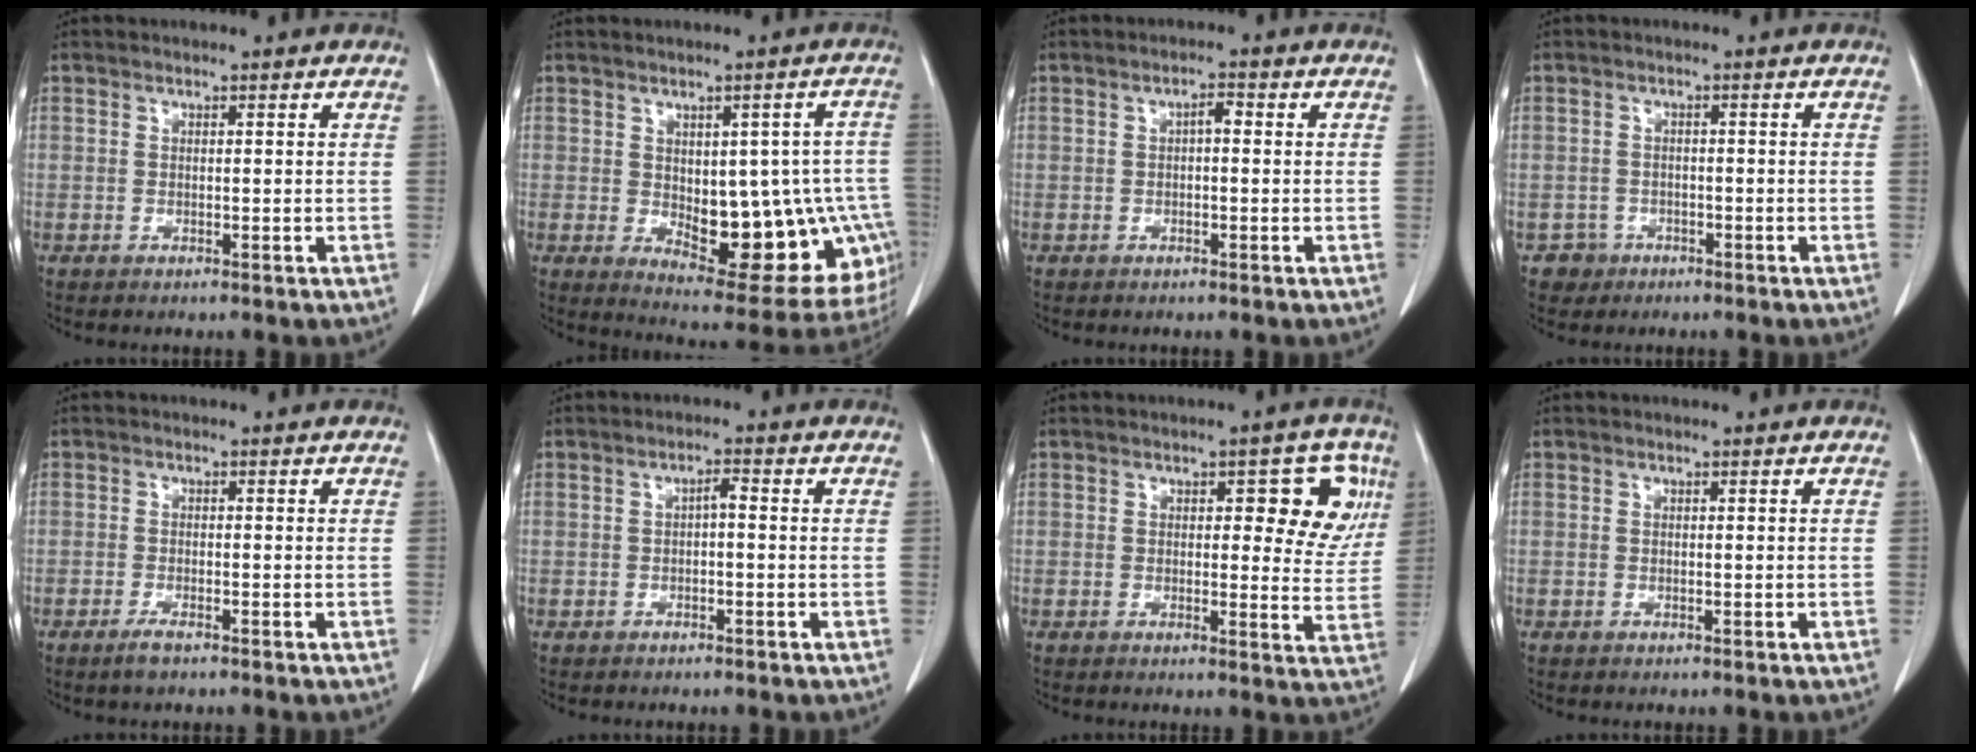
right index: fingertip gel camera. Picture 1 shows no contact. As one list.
[{"total": 18.8, "force": [-3.0, 8.7, 16.4], "torque": [-0.147, 0.018, -0.012]}, {"total": 1.7, "force": [0.1, 0.7, 1.6], "torque": [-0.027, 0.005, 0.001]}, {"total": 2.8, "force": [-1.4, 2.3, -0.5], "torque": [0.011, 0.013, -0.025]}, {"total": 1.8, "force": [-1.4, 0.3, 1.2], "torque": [-0.029, -0.003, -0.025]}, {"total": 1.6, "force": [-0.1, 0.4, 1.5], "torque": [-0.026, 0.005, -0.003]}, {"total": 8.0, "force": [2.8, 3.5, 6.6], "torque": [-0.056, 0.011, 0.027]}, {"total": 0.0}]